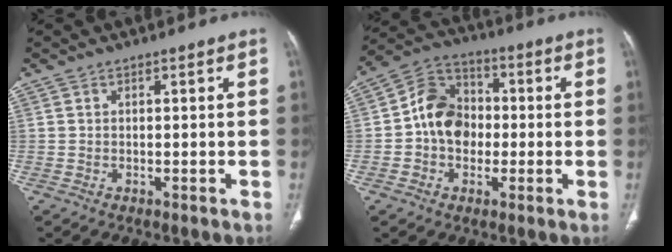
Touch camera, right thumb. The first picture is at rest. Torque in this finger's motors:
{"motor_torque": [1.73, 1.19, 1.00, -1.05, 0.07]}